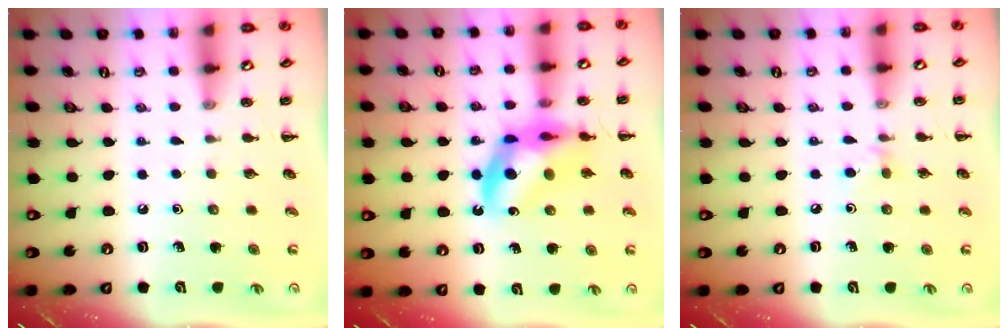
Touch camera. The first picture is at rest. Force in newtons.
{"total": 12.2, "press": 11.7, "slide": 3.5}
{"total": 3.8, "press": 3.4, "slide": 1.5}